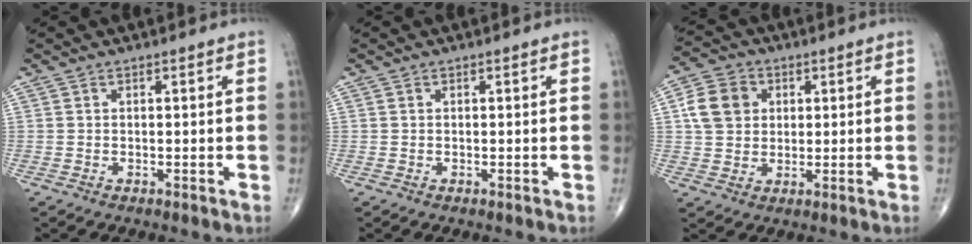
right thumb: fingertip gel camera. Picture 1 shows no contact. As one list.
[{"total": 0.0}, {"total": 8.6, "force": [1.9, 7.2, 4.3], "torque": [-0.061, 0.004, 0.029]}]